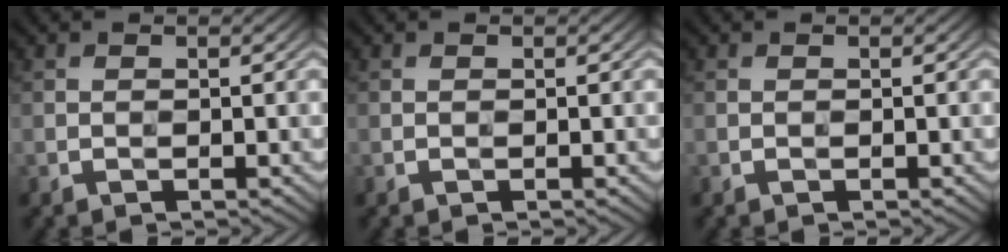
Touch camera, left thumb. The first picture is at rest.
{"total": 0.0}
{"total": 0.0}